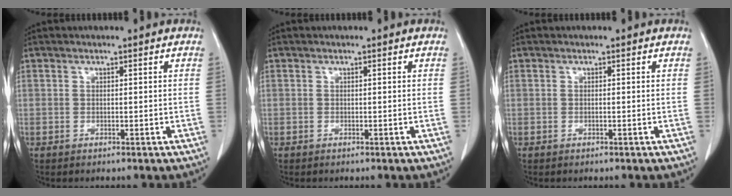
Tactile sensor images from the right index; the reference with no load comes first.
{"total": 0.0}
{"total": 0.0}